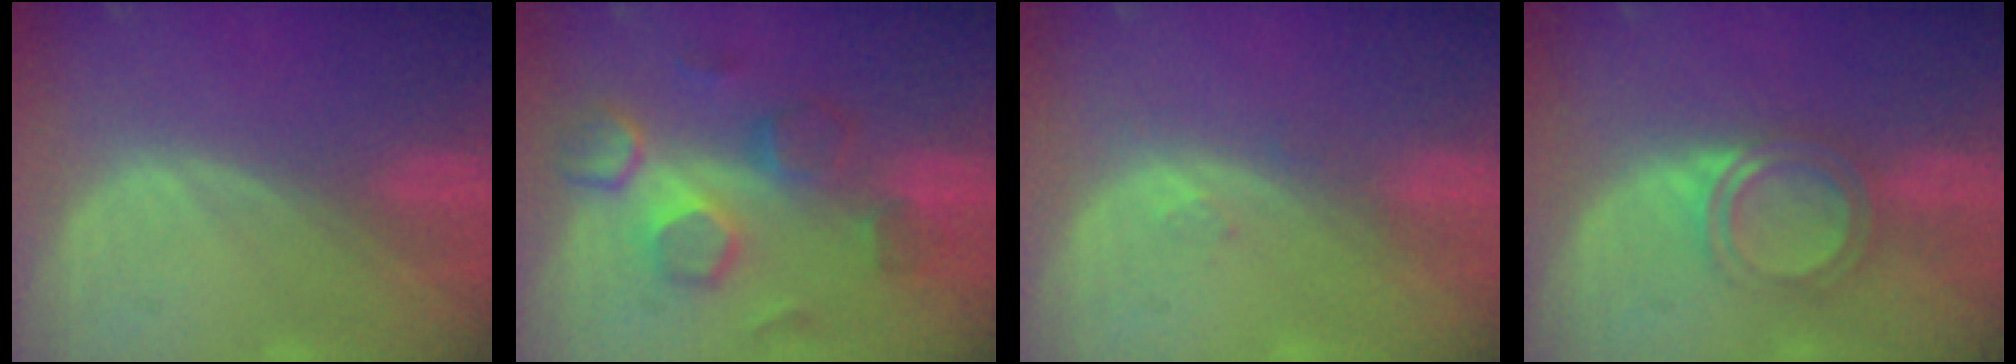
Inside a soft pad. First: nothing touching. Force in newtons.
{"total": 8.4, "press": 8.3, "slide": 1.4}
{"total": 1.1, "press": 1.0, "slide": 0.4}
{"total": 4.9, "press": 4.4, "slide": 2.1}